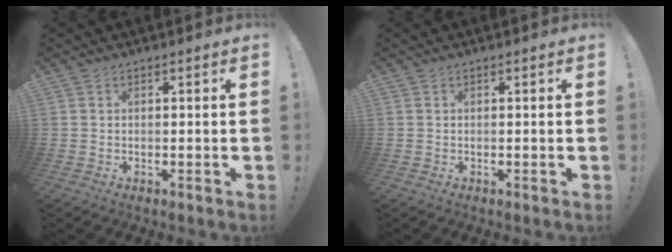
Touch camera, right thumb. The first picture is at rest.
{"total": 0.0}